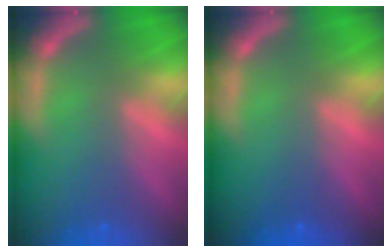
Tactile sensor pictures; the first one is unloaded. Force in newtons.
{"total": 0.0}